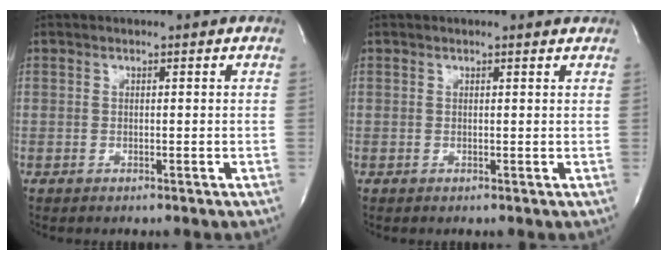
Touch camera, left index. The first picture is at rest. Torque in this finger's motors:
{"motor_torque": [0.18, -0.15, 0.09, -0.01]}